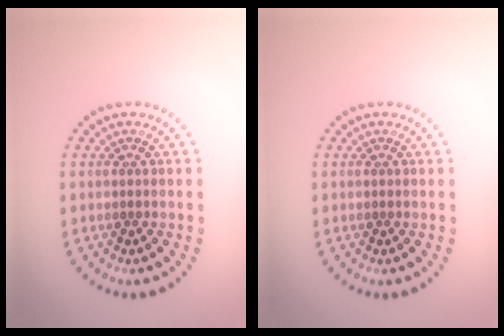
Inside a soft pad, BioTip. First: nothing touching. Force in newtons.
{"total": 0.0}